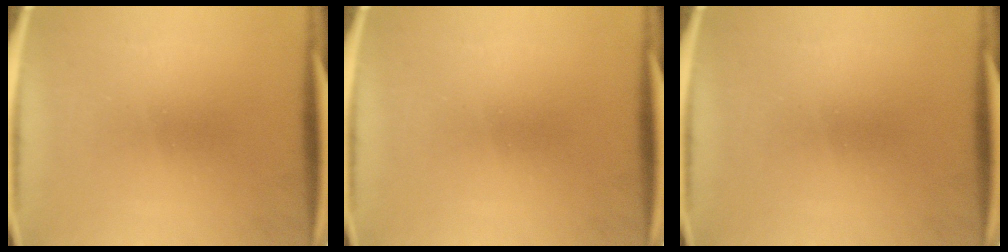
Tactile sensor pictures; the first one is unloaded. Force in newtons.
{"total": 0.0}
{"total": 0.0}